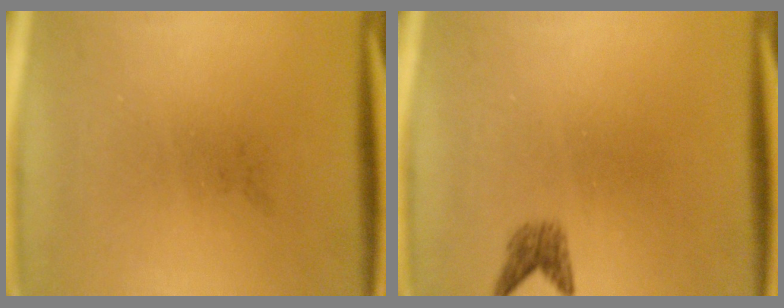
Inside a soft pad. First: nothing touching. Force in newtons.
{"total": 1.8}